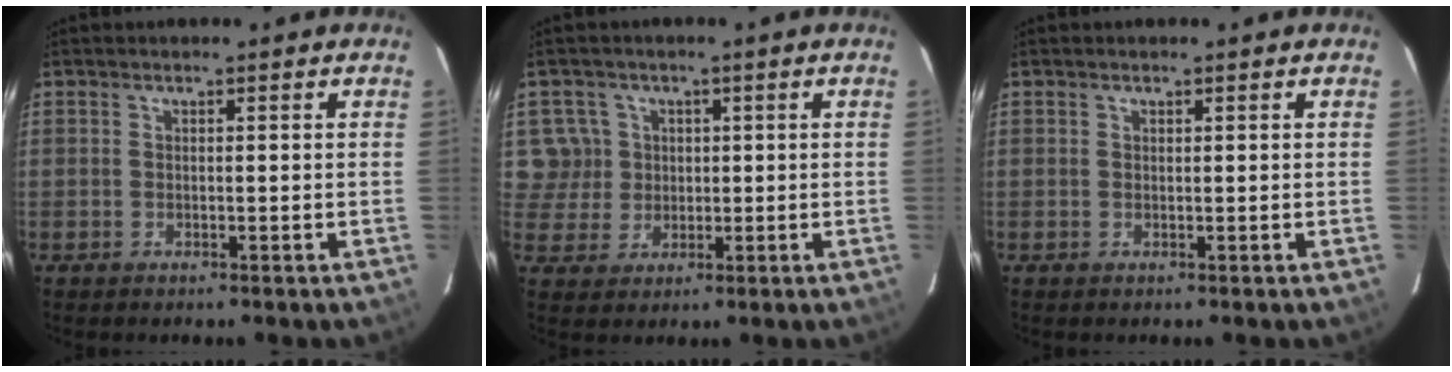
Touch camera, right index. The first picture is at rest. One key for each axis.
{"total": 5.6, "fx": 1.0, "fy": 5.5, "fz": 0.5, "tx": -0.005, "ty": 0.015, "tz": 0.023}
{"total": 0.0}